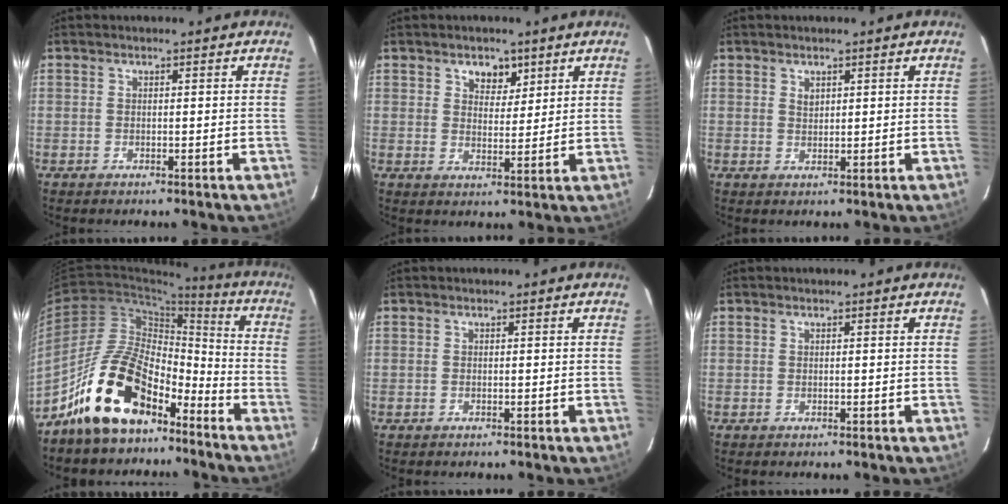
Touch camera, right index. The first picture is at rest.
{"total": 4.4, "force": [2.7, 3.0, 1.8], "torque": [-0.018, -0.003, 0.044]}
{"total": 1.3, "force": [0.8, 0.9, 0.5], "torque": [-0.006, 0.003, 0.015]}
{"total": 17.4, "force": [-11.9, 8.2, 9.7], "torque": [-0.180, 0.030, -0.202]}
{"total": 0.0}
{"total": 0.0}